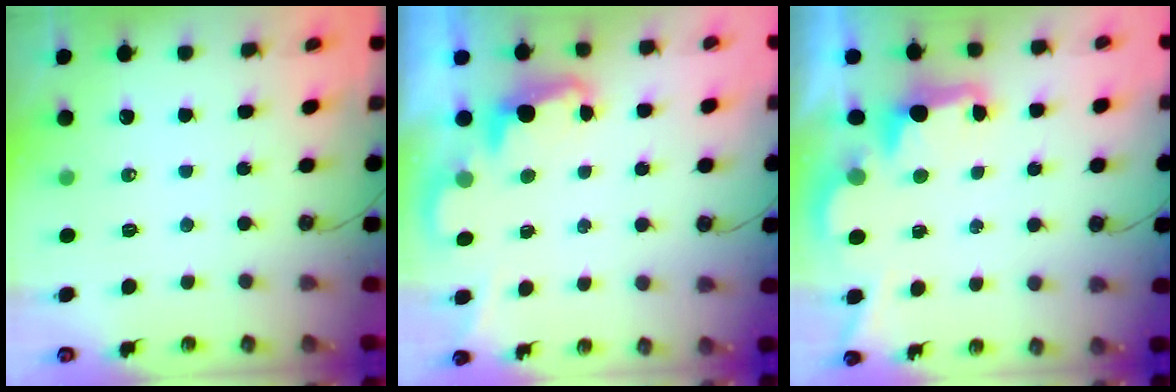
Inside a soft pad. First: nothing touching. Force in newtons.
{"total": 2.3, "press": 2.3, "slide": 0.5}
{"total": 2.7, "press": 2.5, "slide": 0.8}